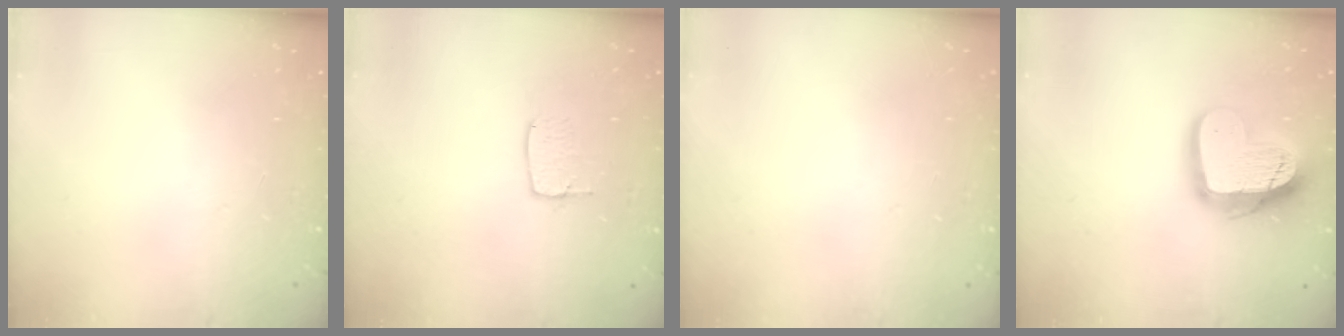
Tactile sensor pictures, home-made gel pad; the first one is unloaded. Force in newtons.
{"total": 5.5, "press": 5.5, "slide": 0.4}
{"total": 0.0}
{"total": 18.3, "press": 18.2, "slide": 1.6}